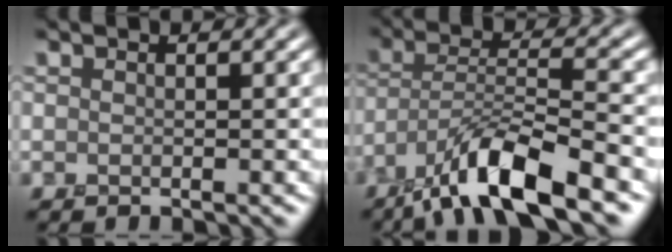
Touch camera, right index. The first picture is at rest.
{"total": 9.3, "force": [-6.2, 2.1, 6.5], "torque": [-0.114, 0.003, -0.121]}